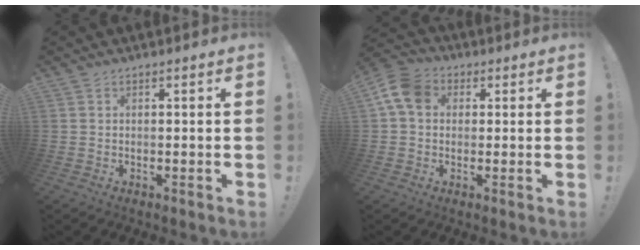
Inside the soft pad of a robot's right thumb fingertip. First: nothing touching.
{"total": 9.2, "force": [2.3, 6.9, 5.7], "torque": [-0.104, 0.009, 0.050]}